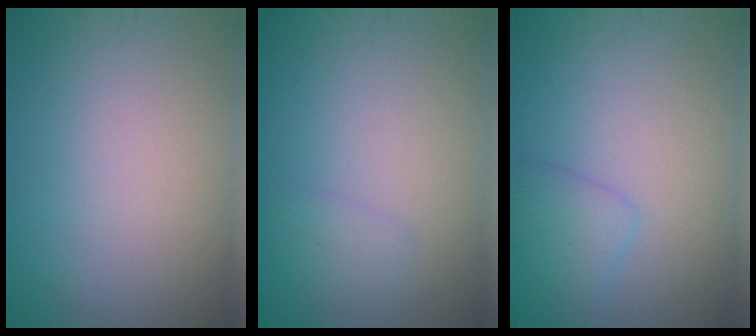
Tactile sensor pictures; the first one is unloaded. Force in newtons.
{"total": 1.0, "press": 1.0, "slide": 0.1}
{"total": 1.9, "press": 1.9, "slide": 0.2}